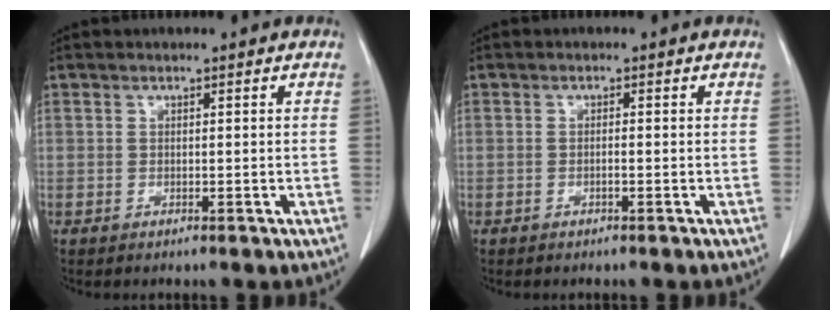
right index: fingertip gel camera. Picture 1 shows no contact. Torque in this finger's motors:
{"motor_torque": [-0.26, 0.11, -0.03, -0.01]}